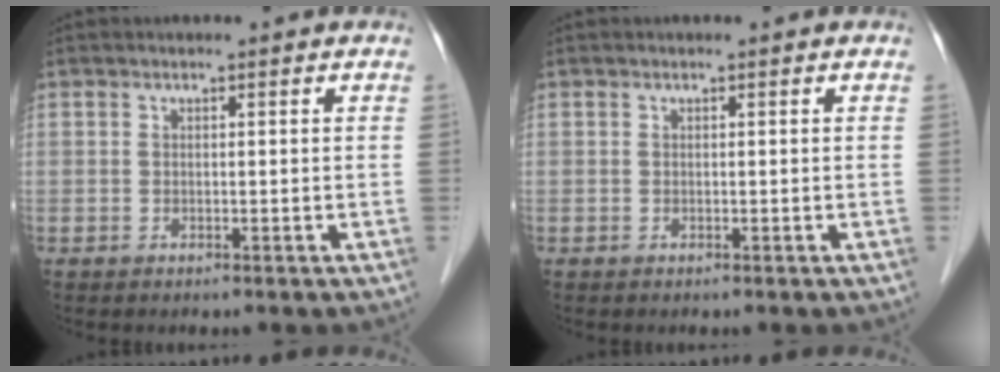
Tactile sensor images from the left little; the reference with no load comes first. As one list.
[{"total": 0.0}]